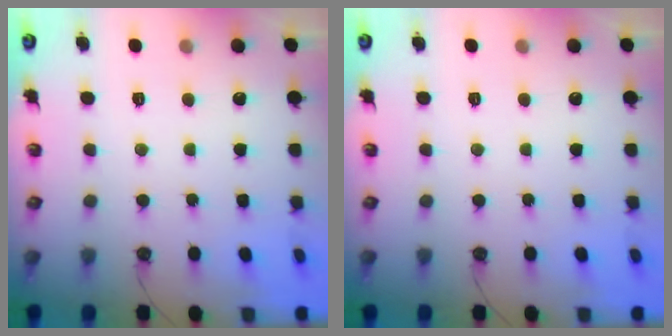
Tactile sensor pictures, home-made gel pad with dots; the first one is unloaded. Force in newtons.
{"total": 0.0}